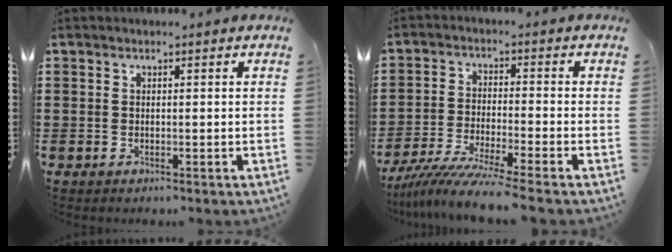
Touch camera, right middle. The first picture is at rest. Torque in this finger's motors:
{"motor_torque": [1.93, -0.17, 0.60, 0.21]}